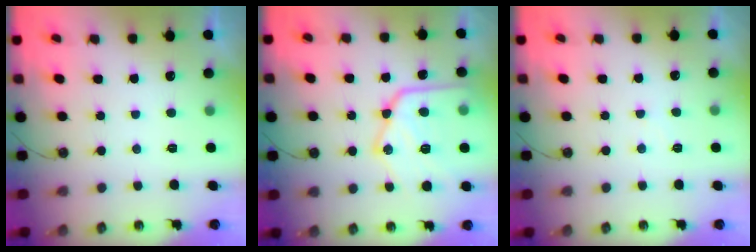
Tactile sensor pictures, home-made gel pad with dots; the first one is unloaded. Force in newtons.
{"total": 21.2, "press": 21.2, "slide": 1.5}
{"total": 4.0, "press": 3.9, "slide": 0.6}